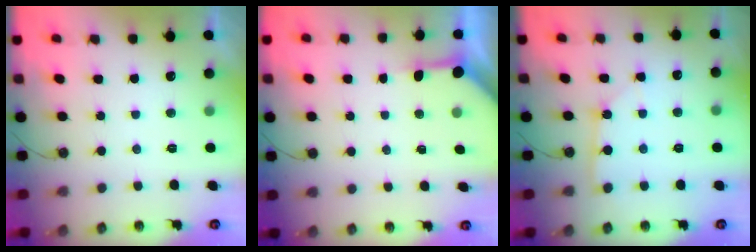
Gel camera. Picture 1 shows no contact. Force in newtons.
{"total": 3.4, "press": 3.4, "slide": 0.5}
{"total": 2.0, "press": 2.0, "slide": 0.3}